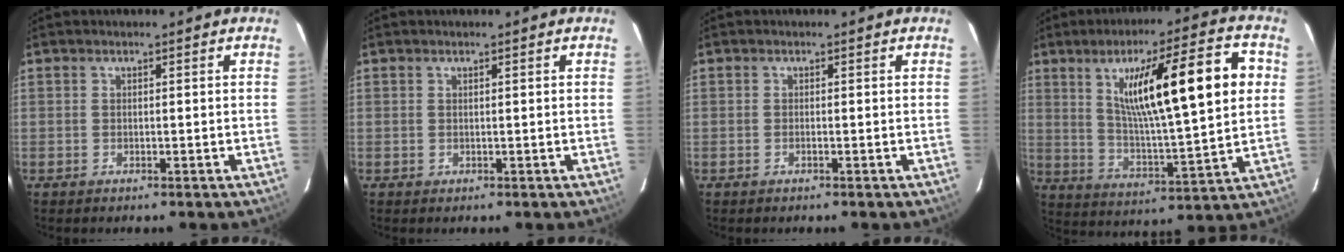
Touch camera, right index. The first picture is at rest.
{"total": 0.0}
{"total": 0.0}
{"total": 19.7, "force": [5.4, 2.0, 18.8], "torque": [-0.296, 0.011, 0.084]}